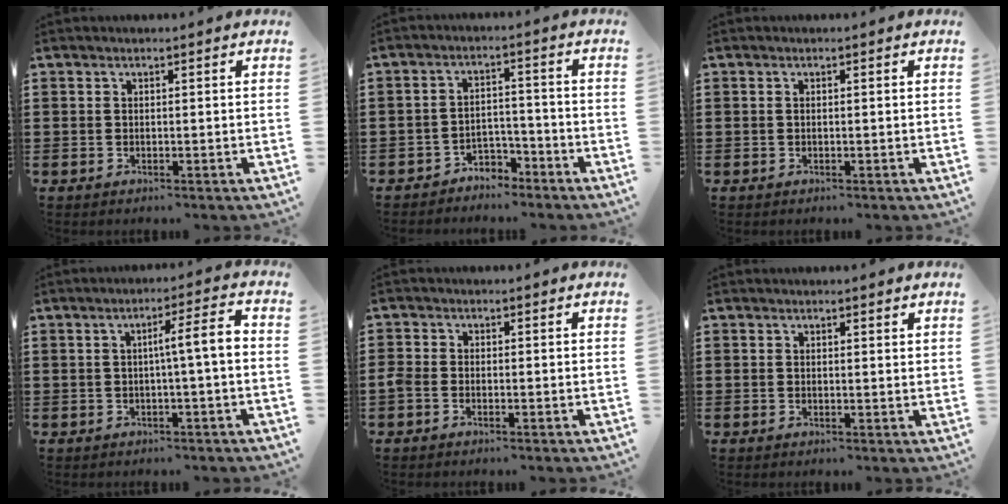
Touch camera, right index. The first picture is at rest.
{"total": 3.5, "force": [-3.2, 1.3, 0.3], "torque": [-0.011, 0.007, -0.066]}
{"total": 0.0}
{"total": 5.4, "force": [-0.3, 0.2, 5.4], "torque": [-0.100, 0.002, -0.011]}
{"total": 1.1, "force": [-0.9, 0.6, 0.4], "torque": [-0.019, -0.003, -0.019]}
{"total": 0.6, "force": [0.4, 0.3, 0.3], "torque": [-0.007, 0.003, 0.008]}